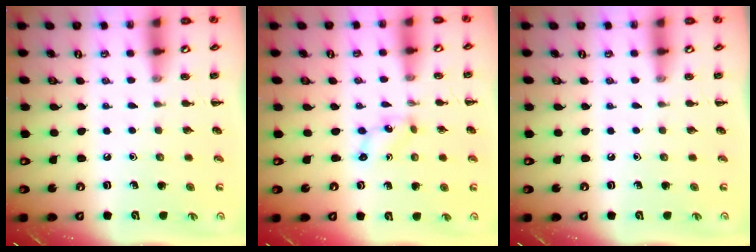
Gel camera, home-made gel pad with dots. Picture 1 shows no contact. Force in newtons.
{"total": 1.1, "press": 1.1, "slide": 0.4}
{"total": 0.0}